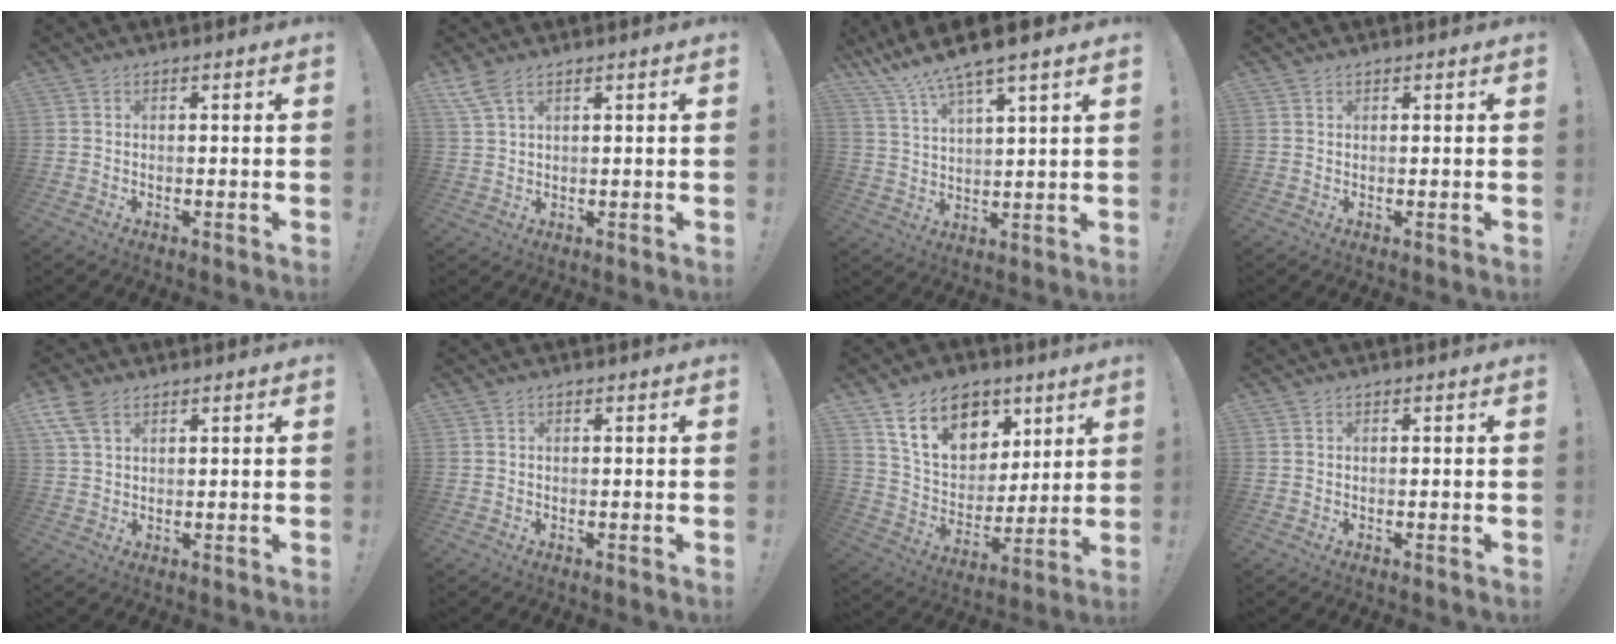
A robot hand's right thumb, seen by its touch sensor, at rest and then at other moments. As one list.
[{"total": 4.8, "force": [3.2, 1.7, 3.1], "torque": [-0.071, -0.005, 0.063]}, {"total": 8.8, "force": [7.7, 0.3, 4.3], "torque": [-0.088, -0.054, 0.135]}, {"total": 0.7, "force": [0.6, 0.4, 0.1], "torque": [0.001, -0.002, 0.012]}, {"total": 6.7, "force": [3.7, 3.6, 4.2], "torque": [-0.082, -0.001, 0.076]}, {"total": 0.0}, {"total": 17.4, "force": [9.8, 11.6, 8.4], "torque": [-0.142, -0.047, 0.186]}, {"total": 0.0}]